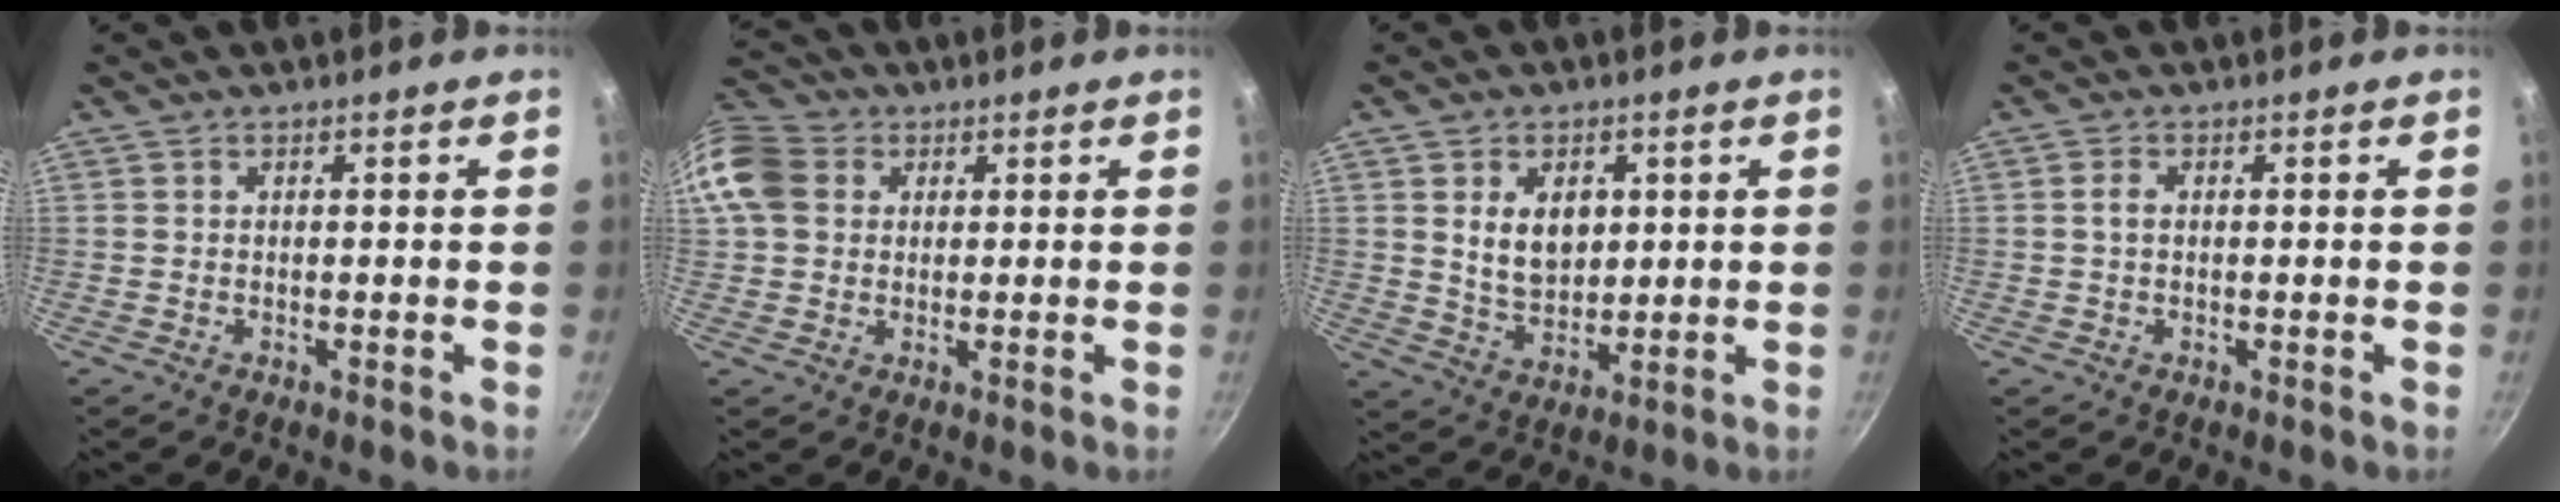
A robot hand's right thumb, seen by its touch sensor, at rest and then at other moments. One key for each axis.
{"total": 12.4, "fx": 2.8, "fy": 10.3, "fz": 6.4, "tx": -0.131, "ty": 0.022, "tz": 0.039}
{"total": 8.5, "fx": 2.1, "fy": 6.0, "fz": 5.7, "tx": -0.072, "ty": -0.019, "tz": 0.045}
{"total": 1.6, "fx": 0.2, "fy": 1.0, "fz": 1.3, "tx": -0.023, "ty": 0.005, "tz": 0.002}